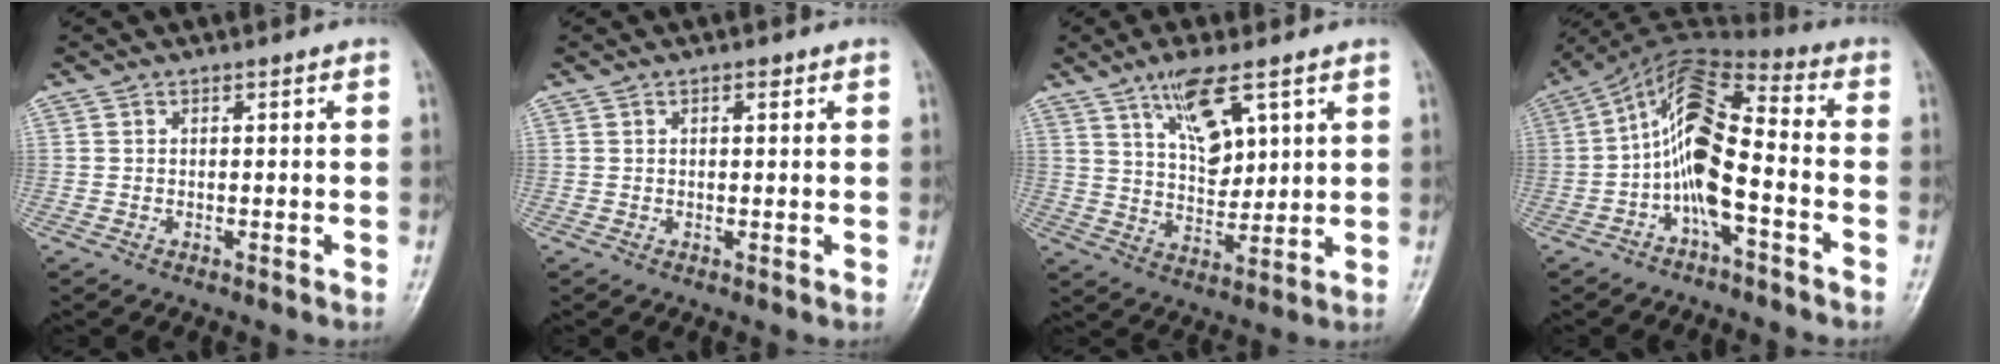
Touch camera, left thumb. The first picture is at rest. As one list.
[{"total": 1.1, "force": [0.5, 0.5, 0.8], "torque": [-0.010, 0.001, 0.006]}, {"total": 9.3, "force": [5.4, 3.4, 6.8], "torque": [-0.109, -0.033, 0.105]}, {"total": 11.9, "force": [-2.9, 4.1, 10.8], "torque": [-0.205, 0.059, -0.063]}]